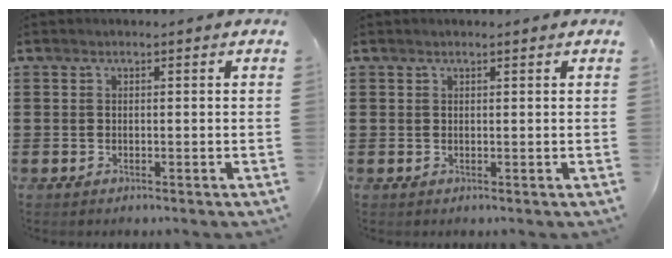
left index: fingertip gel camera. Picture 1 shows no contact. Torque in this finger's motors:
{"motor_torque": [0.13, 0.02, -0.01, 0.00]}